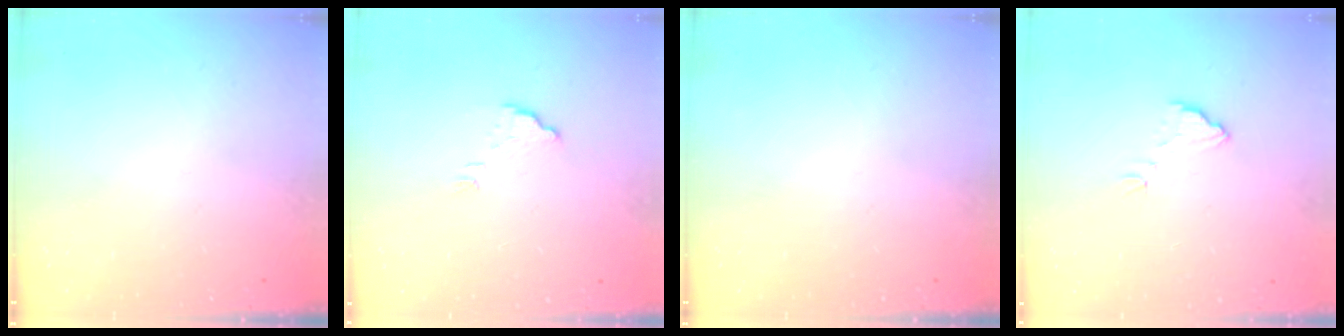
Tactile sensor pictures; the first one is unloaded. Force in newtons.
{"total": 2.3, "press": 2.3, "slide": 0.1}
{"total": 0.0}
{"total": 5.1, "press": 5.1, "slide": 0.4}